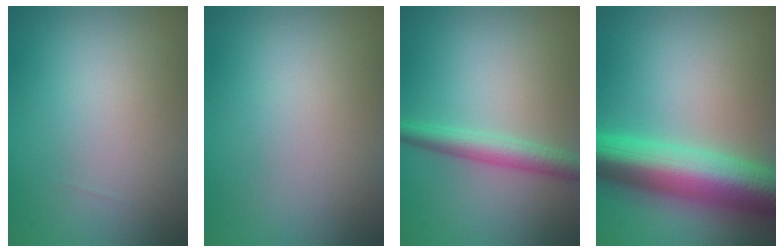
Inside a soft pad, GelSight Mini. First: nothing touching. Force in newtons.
{"total": 0.0}
{"total": 3.0, "press": 3.0, "slide": 0.1}
{"total": 10.7, "press": 10.7, "slide": 0.1}